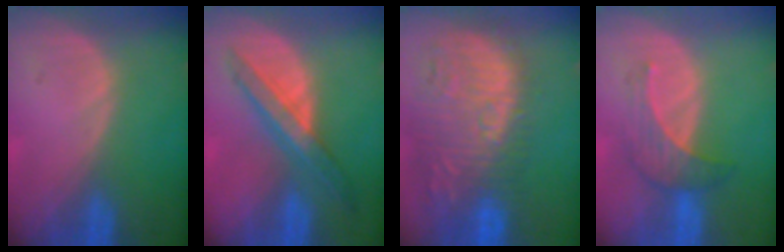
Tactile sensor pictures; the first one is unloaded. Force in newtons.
{"total": 6.7, "press": 6.3, "slide": 2.2}
{"total": 14.1, "press": 12.3, "slide": 6.9}
{"total": 4.5, "press": 4.5, "slide": 0.4}